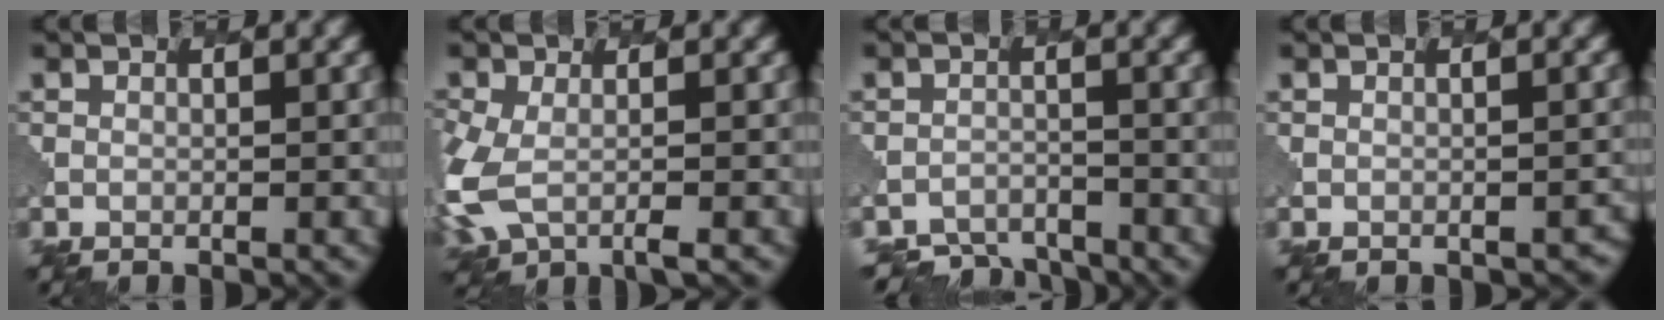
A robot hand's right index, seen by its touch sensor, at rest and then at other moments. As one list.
[{"total": 5.6, "force": [-1.3, 3.3, 4.4], "torque": [-0.121, -0.018, -0.029]}, {"total": 4.0, "force": [-3.9, 0.9, -0.2], "torque": [0.006, -0.004, -0.064]}, {"total": 1.6, "force": [-1.2, 0.9, 0.5], "torque": [0.002, -0.004, -0.006]}]